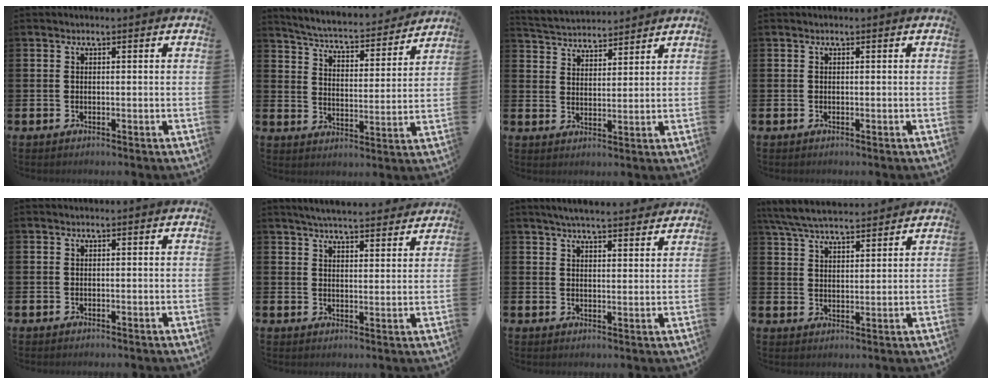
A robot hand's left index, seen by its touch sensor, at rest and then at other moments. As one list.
[{"total": 4.9, "force": [4.8, 0.5, 0.9], "torque": [-0.044, -0.046, 0.076]}, {"total": 4.1, "force": [4.0, 0.7, -0.4], "torque": [-0.011, -0.024, 0.073]}, {"total": 0.0}, {"total": 0.0}, {"total": 5.0, "force": [4.9, 0.5, 0.9], "torque": [-0.018, -0.029, 0.086]}, {"total": 5.0, "force": [4.8, 0.3, 1.4], "torque": [-0.026, -0.025, 0.084]}, {"total": 6.4, "force": [6.1, 0.8, 1.6], "torque": [-0.058, -0.025, 0.112]}]